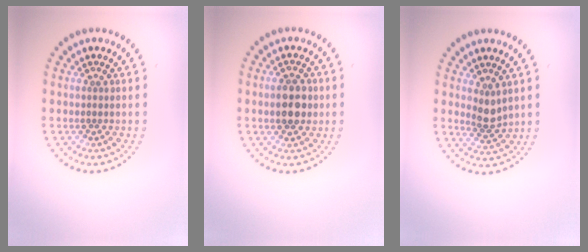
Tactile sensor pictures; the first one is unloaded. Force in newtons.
{"total": 3.6, "press": 3.6, "slide": 0.1}
{"total": 2.0, "press": 1.7, "slide": 1.1}